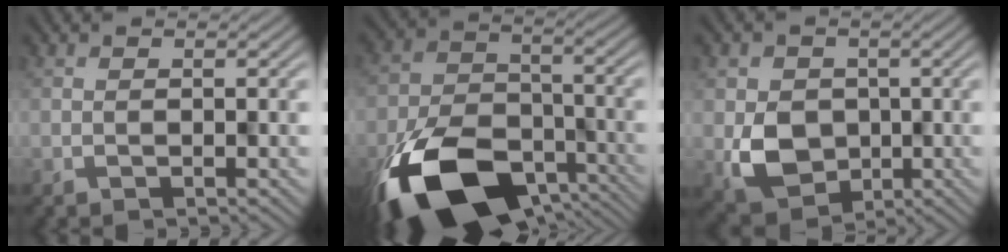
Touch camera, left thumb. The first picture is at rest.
{"total": 17.7, "force": [-10.2, 9.8, 10.6], "torque": [-0.227, -0.056, -0.155]}
{"total": 6.1, "force": [-0.5, 5.2, 3.0], "torque": [-0.064, -0.015, -0.012]}